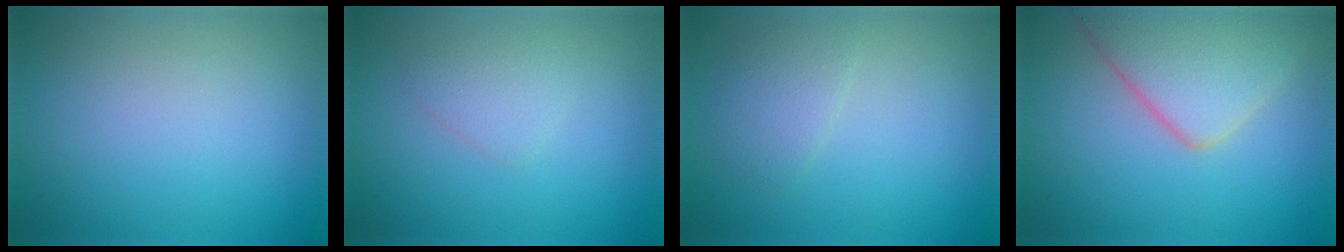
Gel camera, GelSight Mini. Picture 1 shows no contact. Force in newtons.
{"total": 1.7, "press": 1.7, "slide": 0.1}
{"total": 2.0, "press": 2.0, "slide": 0.1}
{"total": 6.0, "press": 6.0, "slide": 0.4}